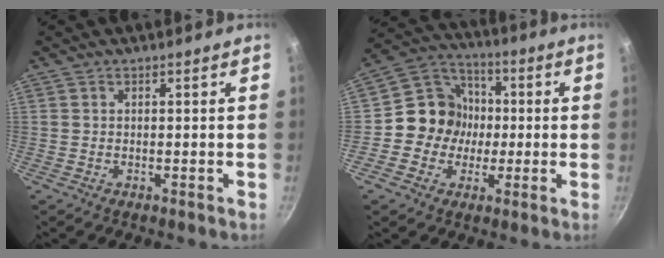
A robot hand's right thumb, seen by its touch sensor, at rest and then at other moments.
{"total": 11.3, "force": [-0.9, 10.5, 4.0], "torque": [-0.026, 0.028, -0.037]}